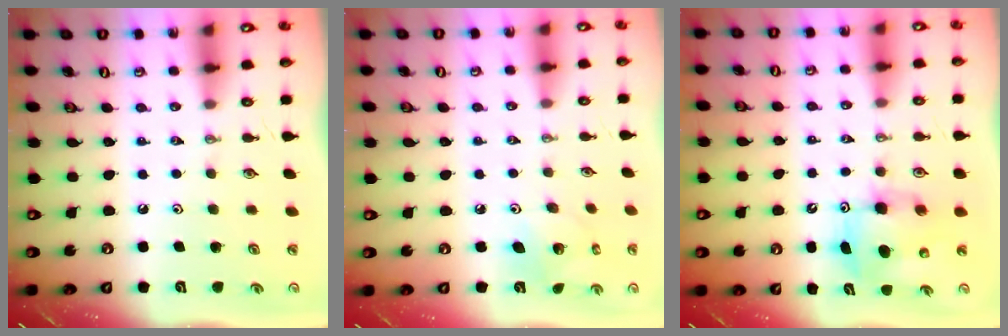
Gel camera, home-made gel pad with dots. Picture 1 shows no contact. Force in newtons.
{"total": 6.0, "press": 6.0, "slide": 0.2}
{"total": 7.0, "press": 6.8, "slide": 1.6}